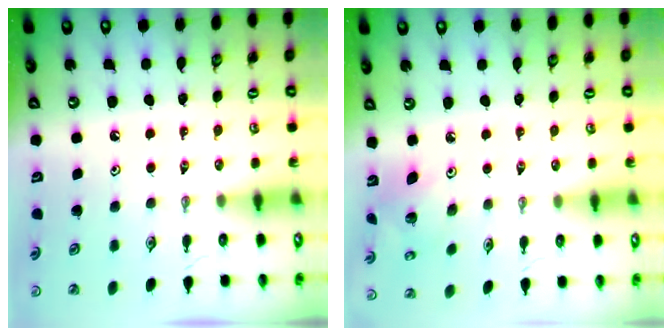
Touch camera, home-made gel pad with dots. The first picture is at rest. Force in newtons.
{"total": 4.8, "press": 4.7, "slide": 0.5}